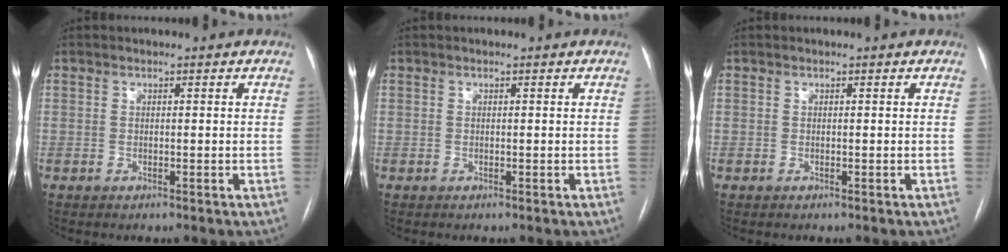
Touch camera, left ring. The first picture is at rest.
{"total": 0.0}
{"total": 0.0}